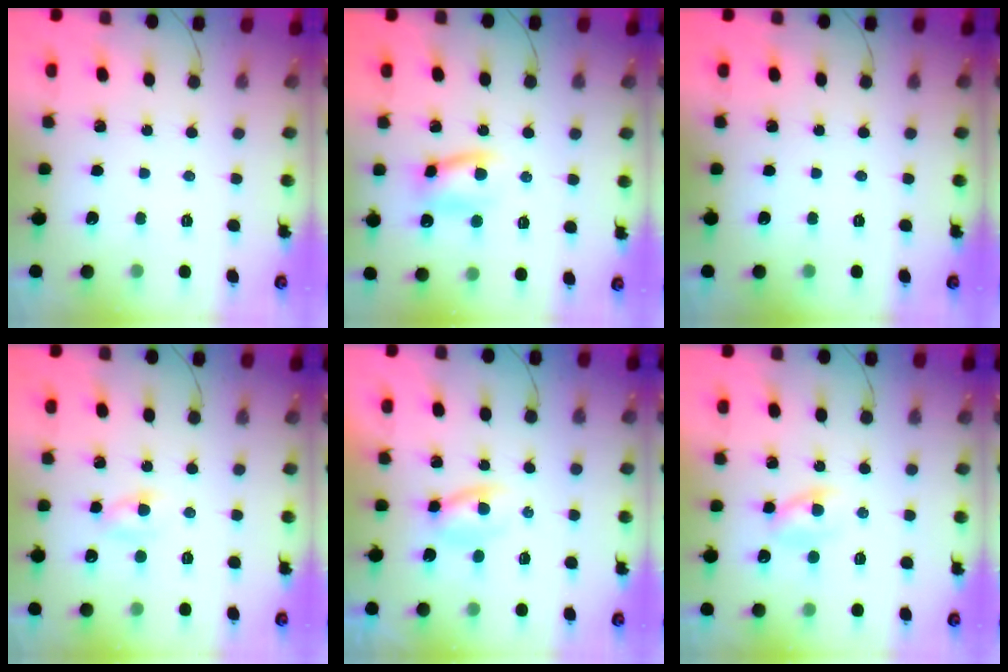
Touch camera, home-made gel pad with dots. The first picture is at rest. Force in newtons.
{"total": 8.4, "press": 8.3, "slide": 1.4}
{"total": 0.0}
{"total": 2.8, "press": 2.6, "slide": 1.1}
{"total": 2.2, "press": 2.0, "slide": 1.0}
{"total": 4.1, "press": 3.8, "slide": 1.5}